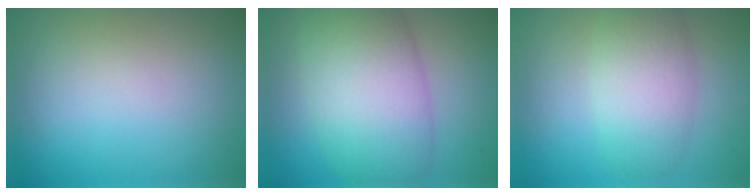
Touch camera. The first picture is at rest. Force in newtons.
{"total": 9.4, "press": 9.4, "slide": 0.7}
{"total": 5.0, "press": 5.0, "slide": 0.3}